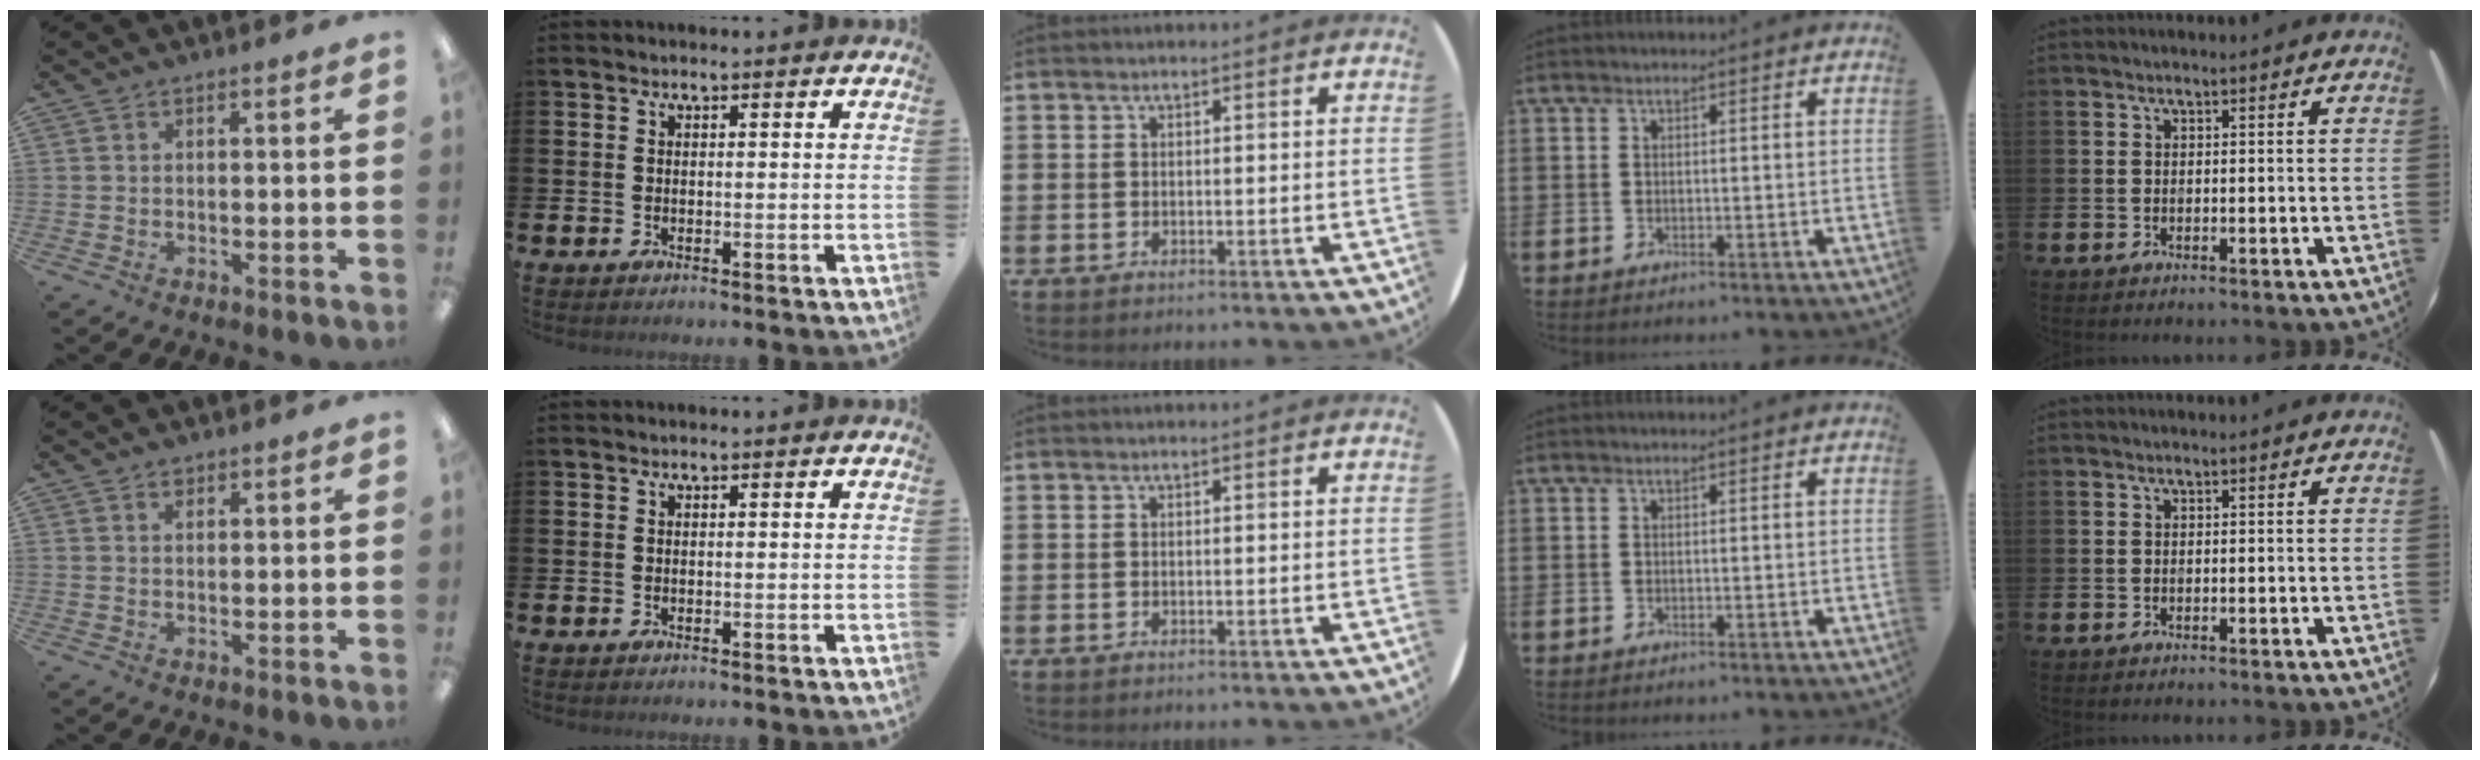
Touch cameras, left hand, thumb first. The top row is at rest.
{"thumb": {"total": 1.2, "force": [0.9, 0.5, 0.5], "torque": [-0.004, -0.003, 0.016]}}